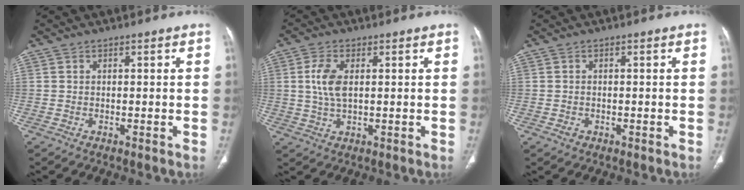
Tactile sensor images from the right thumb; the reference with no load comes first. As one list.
[{"total": 5.9, "force": [1.0, 2.9, 5.0], "torque": [-0.116, -0.001, 0.020]}, {"total": 1.1, "force": [-0.4, 0.9, 0.5], "torque": [-0.009, 0.005, -0.005]}]